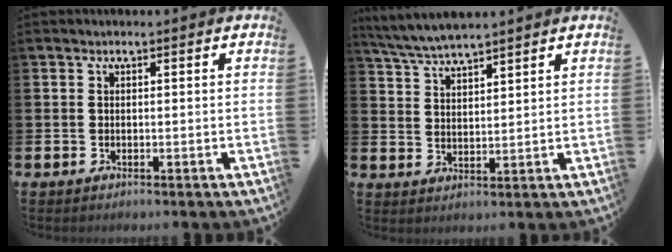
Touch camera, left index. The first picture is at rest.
{"total": 4.8, "force": [4.7, 0.2, 1.0], "torque": [-0.041, -0.020, 0.086]}